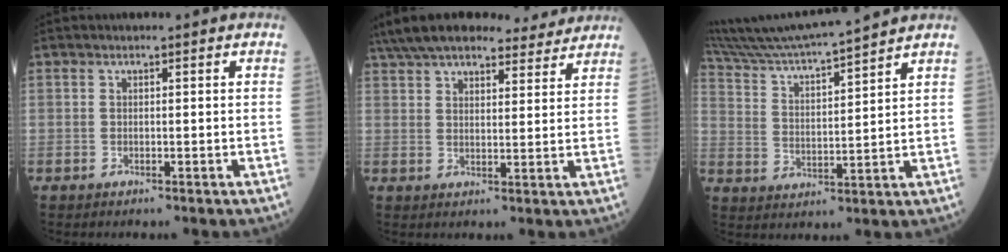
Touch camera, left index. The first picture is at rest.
{"total": 20.6, "force": [18.2, 5.2, 8.2], "torque": [-0.147, 0.041, 0.259]}
{"total": 14.9, "force": [13.8, -1.0, 5.4], "torque": [-0.114, 0.006, 0.231]}